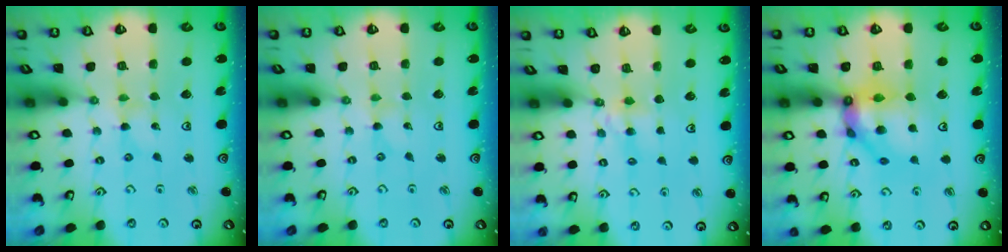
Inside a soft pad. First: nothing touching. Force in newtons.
{"total": 0.0}
{"total": 4.5, "press": 4.5, "slide": 0.5}
{"total": 13.5, "press": 13.3, "slide": 2.6}